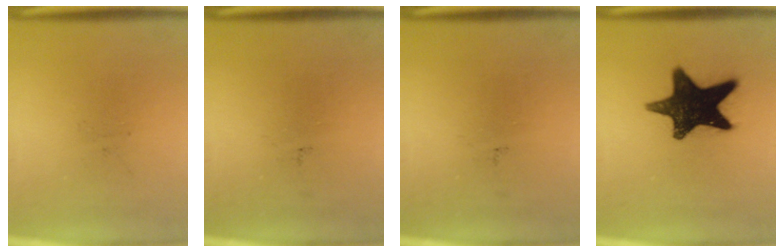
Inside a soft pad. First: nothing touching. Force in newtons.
{"total": 0.0}
{"total": 0.0}
{"total": 16.8}